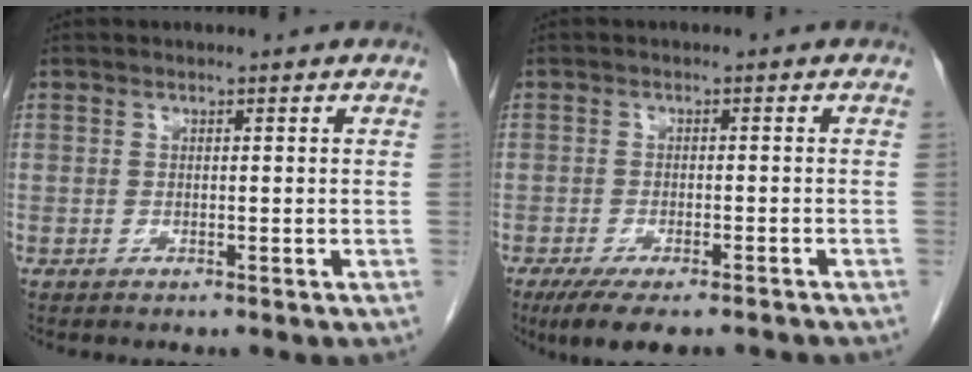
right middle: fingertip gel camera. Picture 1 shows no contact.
{"total": 9.8, "force": [-7.9, 2.1, 5.3], "torque": [-0.074, -0.010, -0.116]}